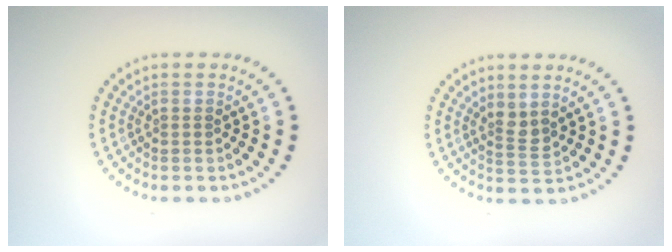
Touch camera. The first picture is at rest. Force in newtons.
{"total": 1.7, "press": 1.3, "slide": 1.1}